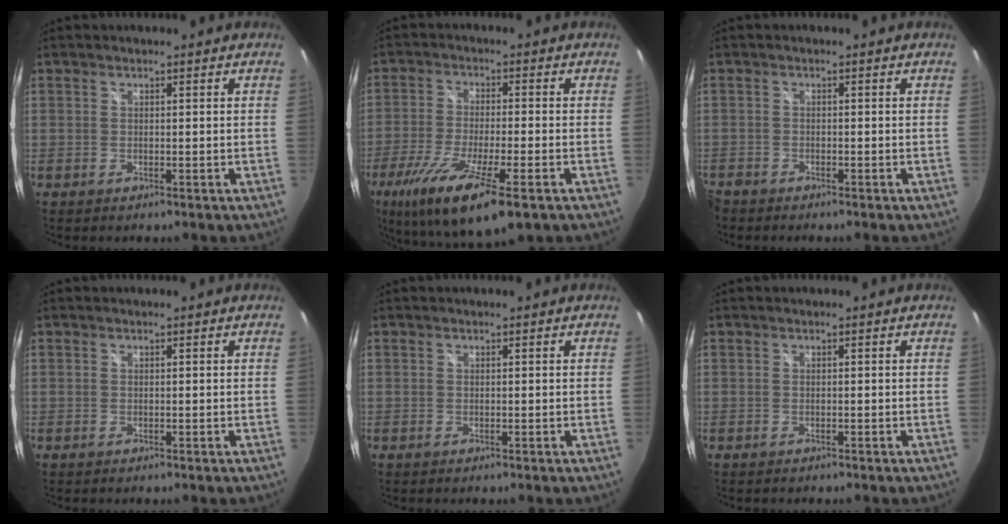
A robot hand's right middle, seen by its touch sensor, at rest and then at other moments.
{"total": 16.8, "force": [-9.3, 3.7, 13.5], "torque": [-0.261, -0.058, -0.164]}
{"total": 2.6, "force": [-2.3, 1.1, 0.4], "torque": [-0.020, -0.008, -0.047]}
{"total": 0.0}
{"total": 0.0}
{"total": 0.0}